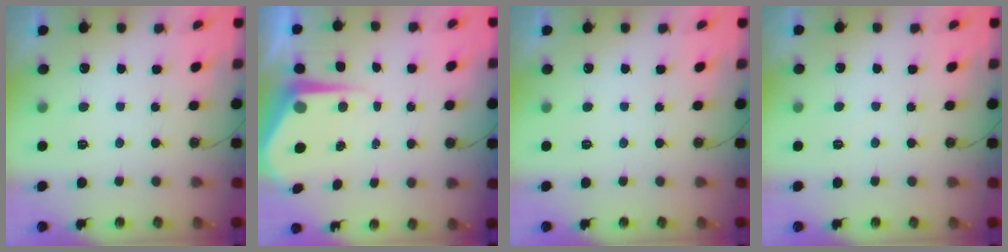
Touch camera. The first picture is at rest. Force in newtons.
{"total": 6.4, "press": 6.4, "slide": 0.6}
{"total": 0.0}
{"total": 2.3, "press": 2.3, "slide": 0.4}